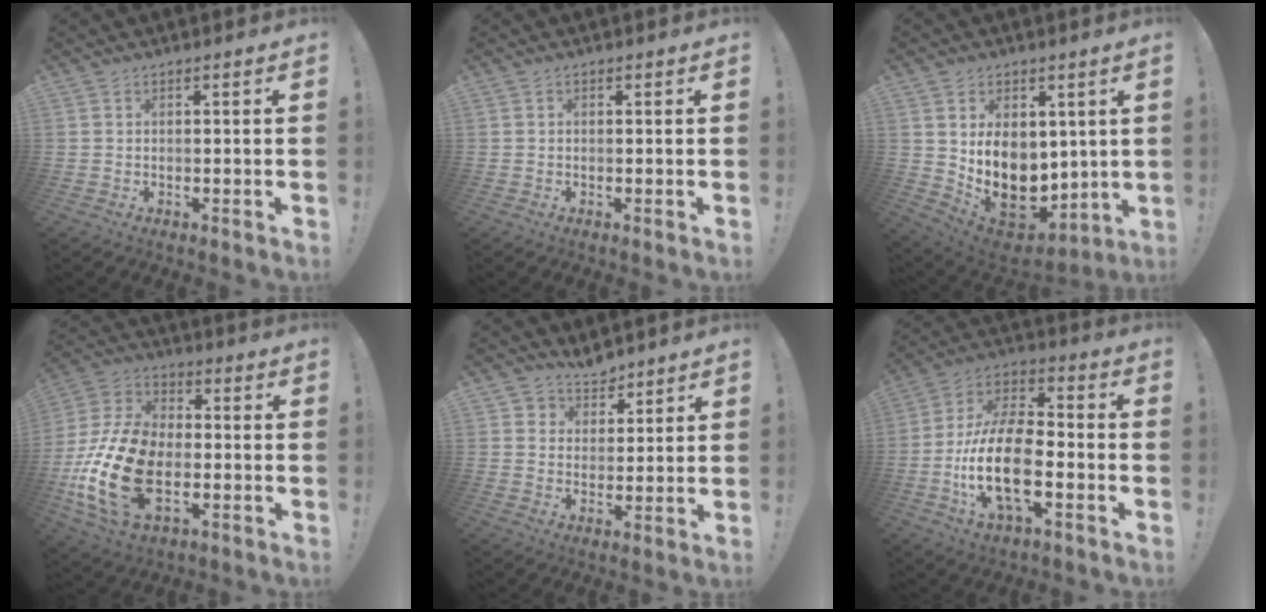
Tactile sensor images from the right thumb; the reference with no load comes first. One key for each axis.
{"total": 0.0}
{"total": 15.4, "fx": 2.4, "fy": 12.4, "fz": 8.8, "tx": -0.141, "ty": -0.047, "tz": 0.061}
{"total": 22.5, "fx": -6.0, "fy": 14.0, "fz": 16.6, "tx": -0.321, "ty": 0.032, "tz": -0.093}
{"total": 5.6, "fx": 4.7, "fy": 3.1, "fz": -0.2, "tx": -0.004, "ty": -0.035, "tz": 0.091}
{"total": 19.2, "fx": -5.8, "fy": 9.4, "fz": 15.8, "tx": -0.318, "ty": 0.025, "tz": -0.094}